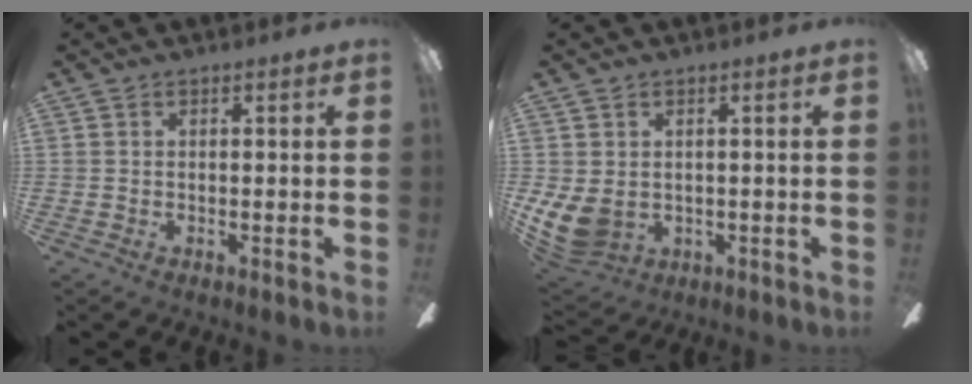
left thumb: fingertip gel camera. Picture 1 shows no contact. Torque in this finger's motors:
{"motor_torque": [0.17, 0.28, 0.33, -0.30, 0.23]}